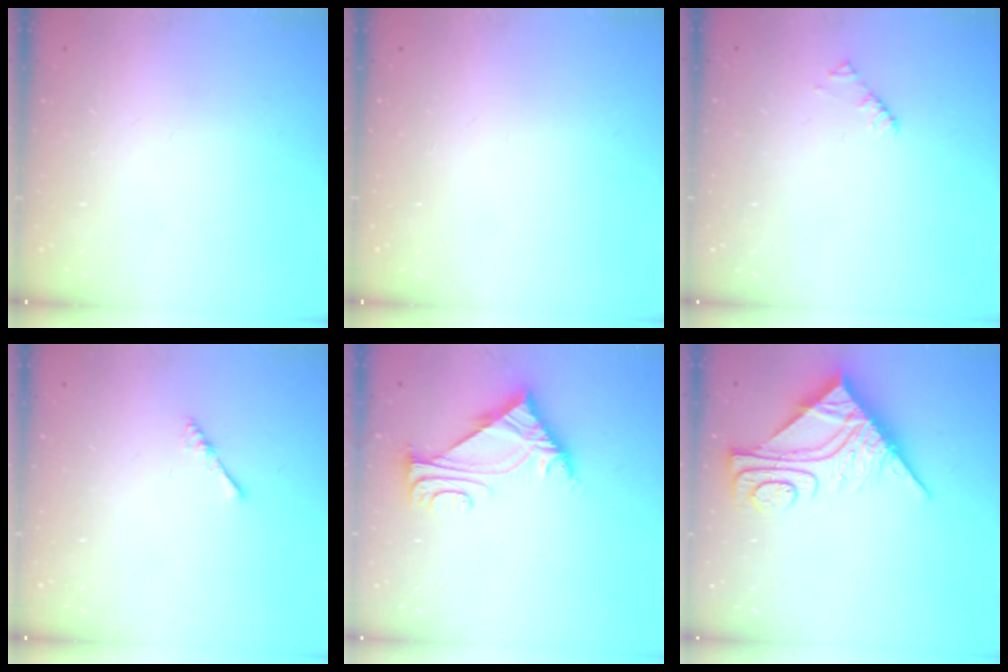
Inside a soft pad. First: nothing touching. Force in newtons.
{"total": 0.0}
{"total": 1.9, "press": 1.9, "slide": 0.3}
{"total": 2.4, "press": 2.4, "slide": 0.5}
{"total": 6.6, "press": 6.6, "slide": 0.1}
{"total": 11.7, "press": 11.7, "slide": 1.1}